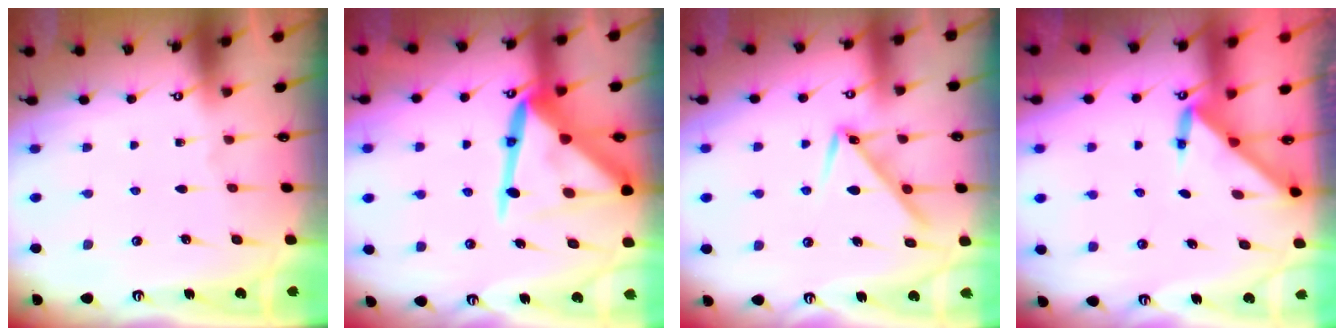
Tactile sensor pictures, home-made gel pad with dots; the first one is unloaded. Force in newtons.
{"total": 17.2, "press": 17.1, "slide": 1.6}
{"total": 9.9, "press": 9.9, "slide": 0.5}
{"total": 3.0, "press": 3.0, "slide": 0.3}